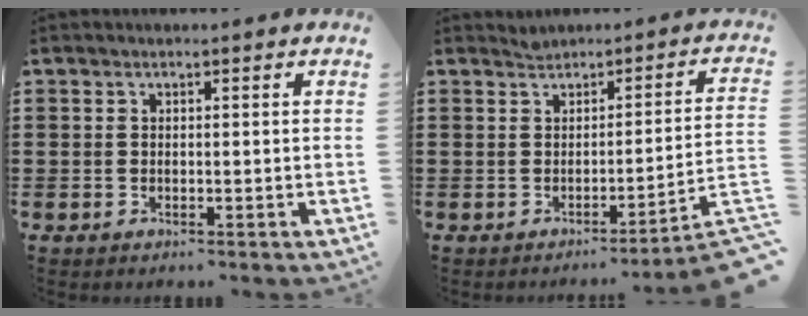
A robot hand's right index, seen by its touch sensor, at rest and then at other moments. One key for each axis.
{"total": 2.6, "fx": -1.2, "fy": -0.9, "fz": 2.1, "tx": -0.039, "ty": -0.016, "tz": -0.026}